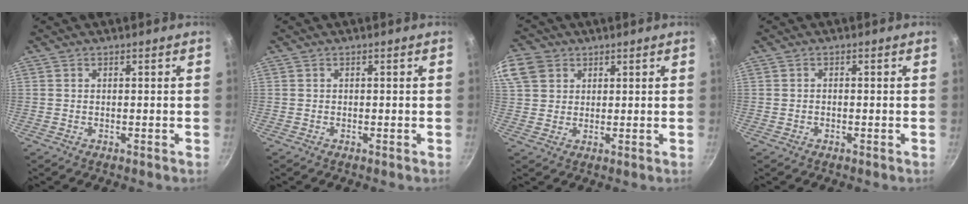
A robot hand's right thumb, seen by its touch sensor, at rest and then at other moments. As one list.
[{"total": 0.0}, {"total": 11.2, "force": [4.8, 9.0, 4.8], "torque": [-0.108, 0.016, 0.092]}, {"total": 0.6, "force": [-0.3, 0.4, 0.4], "torque": [-0.012, 0.005, -0.005]}]